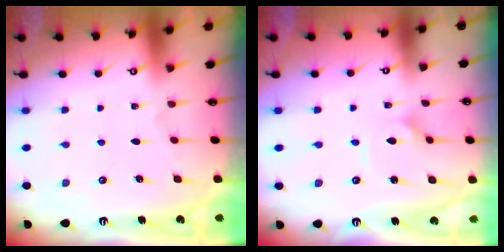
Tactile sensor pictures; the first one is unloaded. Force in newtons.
{"total": 2.2, "press": 2.2, "slide": 0.1}